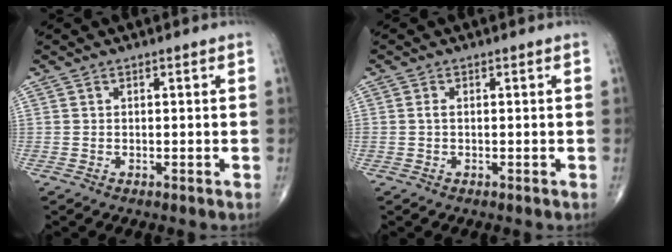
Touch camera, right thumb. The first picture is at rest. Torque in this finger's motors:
{"motor_torque": [-0.03, -0.13, 0.27, 0.06, 0.05]}